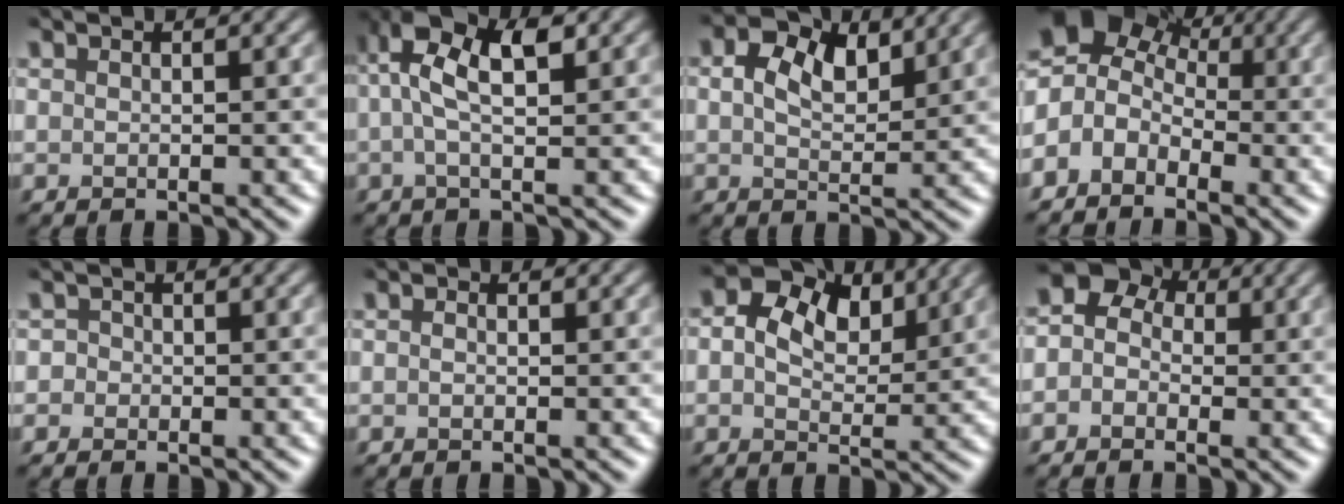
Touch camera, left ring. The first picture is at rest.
{"total": 5.9, "force": [1.4, 1.8, 5.4], "torque": [-0.102, 0.017, 0.015]}
{"total": 4.4, "force": [2.0, 2.4, 3.2], "torque": [-0.059, 0.003, 0.034]}
{"total": 5.0, "force": [-0.6, 4.0, 2.9], "torque": [-0.057, 0.010, -0.035]}
{"total": 1.0, "force": [-0.2, 1.0, 0.1], "torque": [0.011, 0.000, -0.010]}
{"total": 0.7, "force": [0.0, 0.3, 0.5], "torque": [-0.011, -0.004, -0.004]}
{"total": 6.9, "force": [2.8, 4.4, 4.5], "torque": [-0.067, 0.011, 0.027]}
{"total": 5.5, "force": [0.9, 4.6, 2.7], "torque": [-0.009, 0.030, -0.034]}